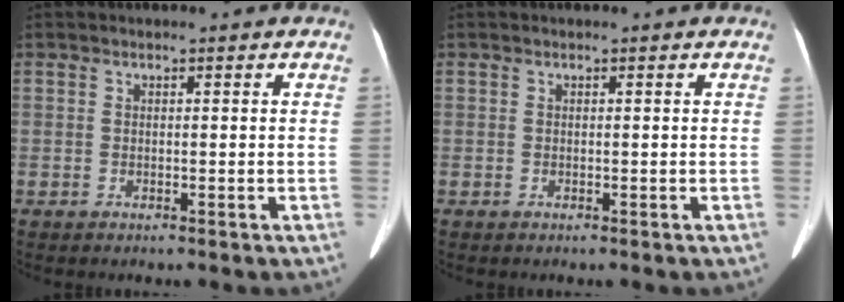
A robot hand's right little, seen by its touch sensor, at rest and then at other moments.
{"total": 0.0}